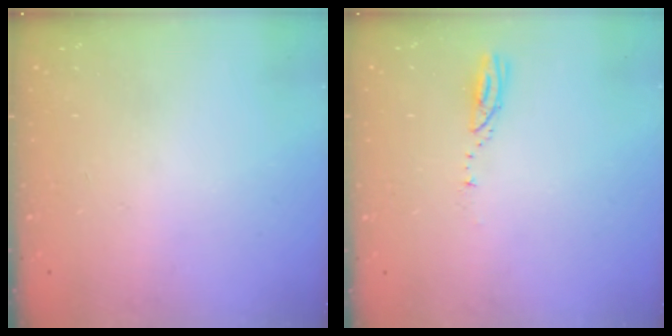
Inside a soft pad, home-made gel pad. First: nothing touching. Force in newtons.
{"total": 3.1, "press": 3.1, "slide": 0.2}